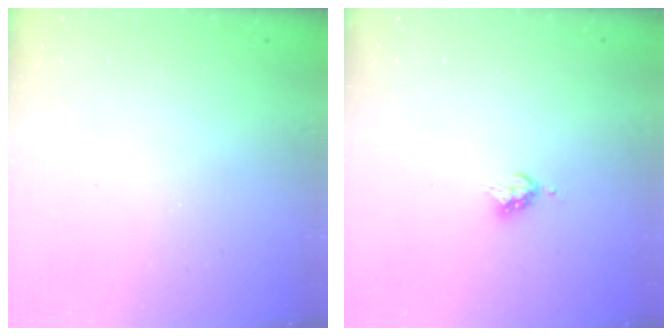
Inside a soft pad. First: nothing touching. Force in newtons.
{"total": 4.2, "press": 4.2, "slide": 0.6}